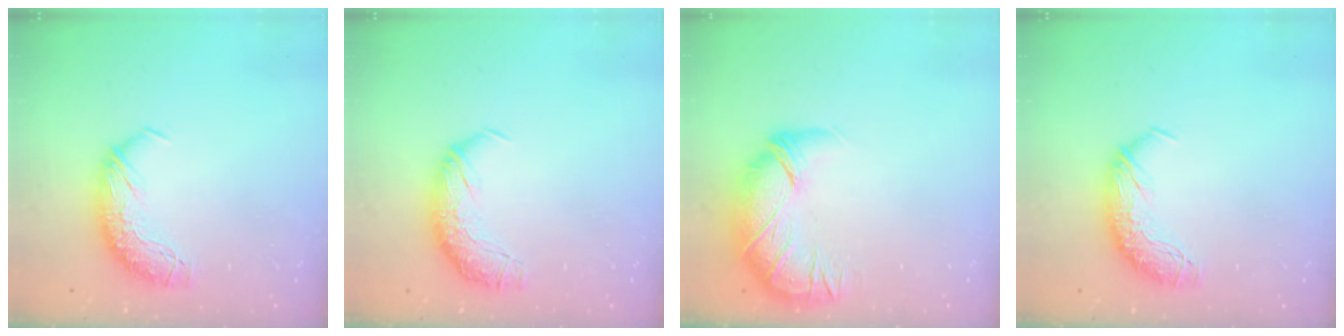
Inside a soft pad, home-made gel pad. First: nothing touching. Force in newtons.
{"total": 2.5, "press": 1.2, "slide": 2.2}
{"total": 2.8, "press": 0.1, "slide": 2.8}
{"total": 0.0}